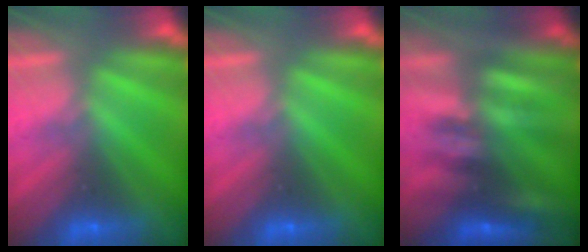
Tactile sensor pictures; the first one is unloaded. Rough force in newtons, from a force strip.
{"total": 0.0}
{"total": 2.4}